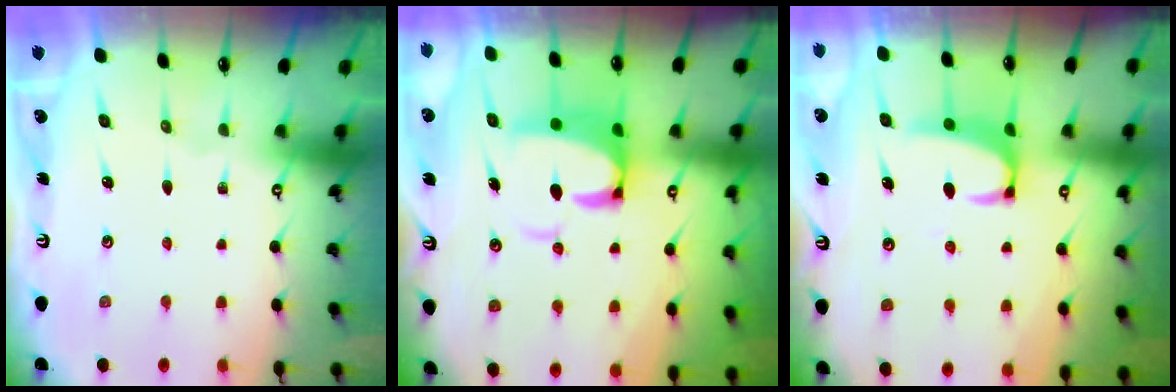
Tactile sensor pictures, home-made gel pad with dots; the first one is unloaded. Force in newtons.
{"total": 7.9, "press": 7.8, "slide": 1.3}
{"total": 2.5, "press": 2.4, "slide": 0.7}